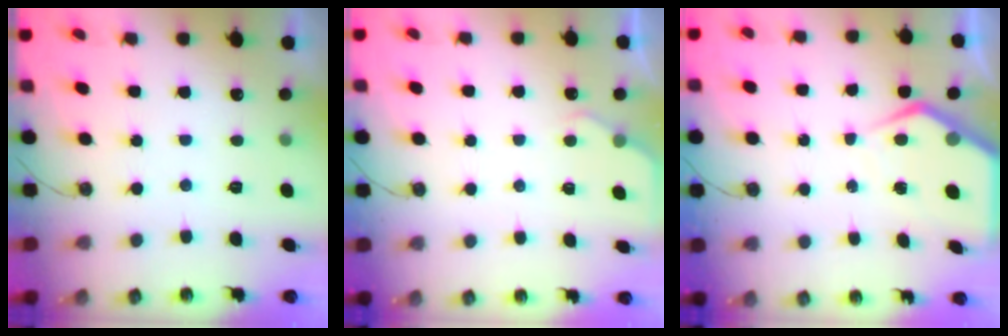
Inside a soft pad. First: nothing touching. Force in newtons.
{"total": 3.0, "press": 2.9, "slide": 0.4}
{"total": 6.7, "press": 6.7, "slide": 0.6}